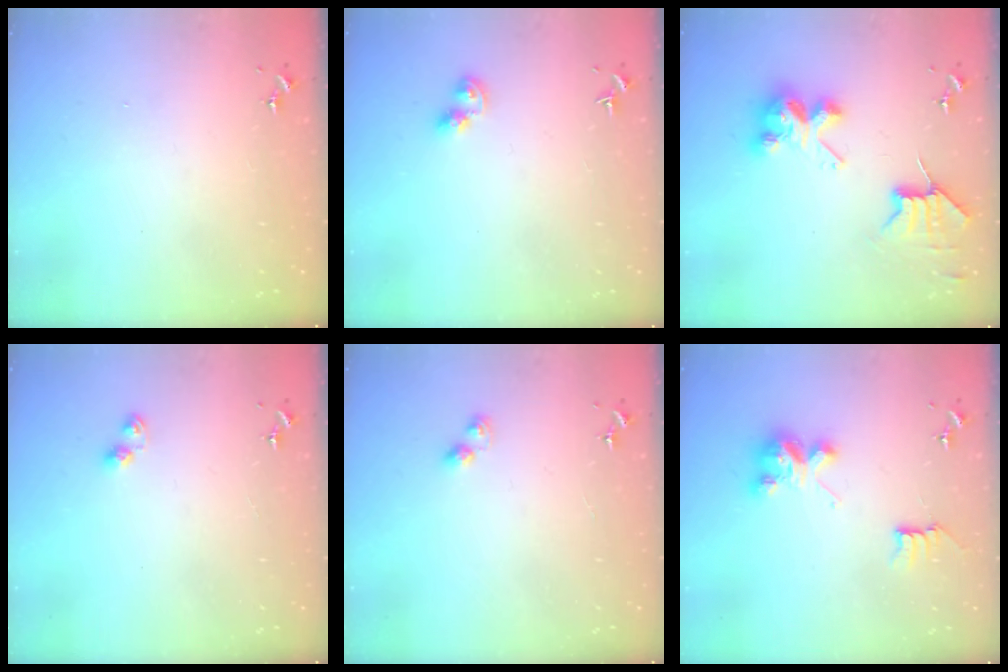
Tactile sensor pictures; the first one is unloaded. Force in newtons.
{"total": 5.2, "press": 5.2, "slide": 0.2}
{"total": 9.2, "press": 9.2, "slide": 0.6}
{"total": 6.1, "press": 6.0, "slide": 0.7}
{"total": 3.8, "press": 3.8, "slide": 0.4}
{"total": 8.4, "press": 8.4, "slide": 0.5}